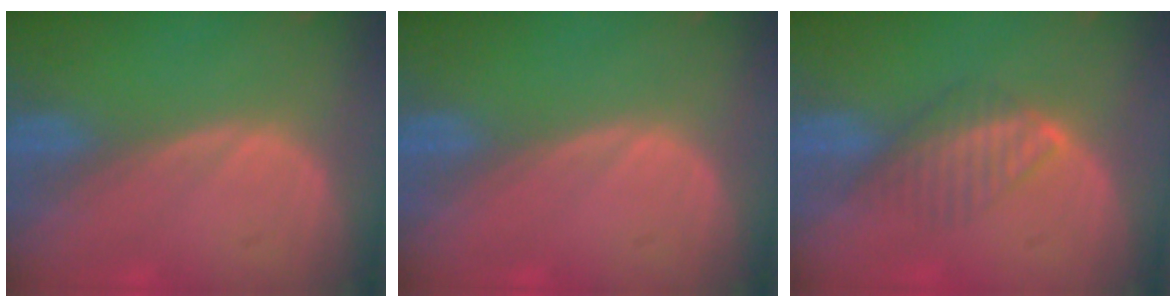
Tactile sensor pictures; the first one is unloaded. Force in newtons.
{"total": 0.0}
{"total": 4.1, "press": 4.1, "slide": 0.8}